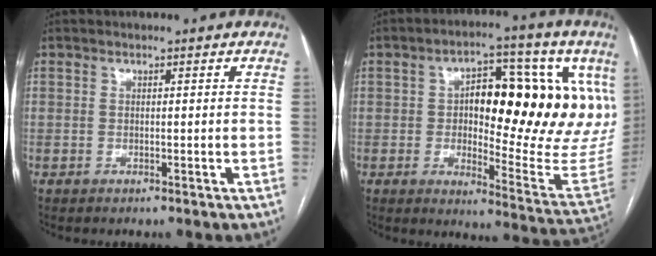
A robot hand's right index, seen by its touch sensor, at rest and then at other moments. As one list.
[{"total": 23.5, "force": [5.9, 8.0, 21.2], "torque": [-0.257, 0.033, 0.094]}]